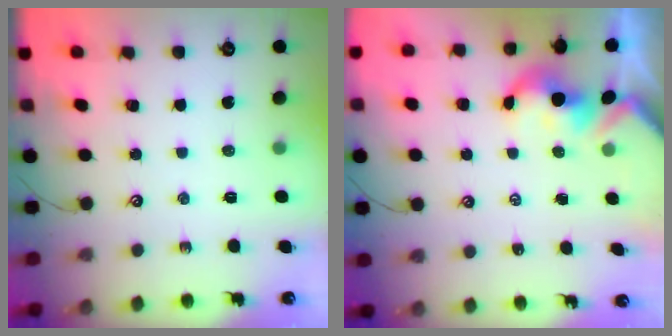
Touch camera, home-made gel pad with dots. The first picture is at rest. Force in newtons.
{"total": 2.2, "press": 2.2, "slide": 0.1}